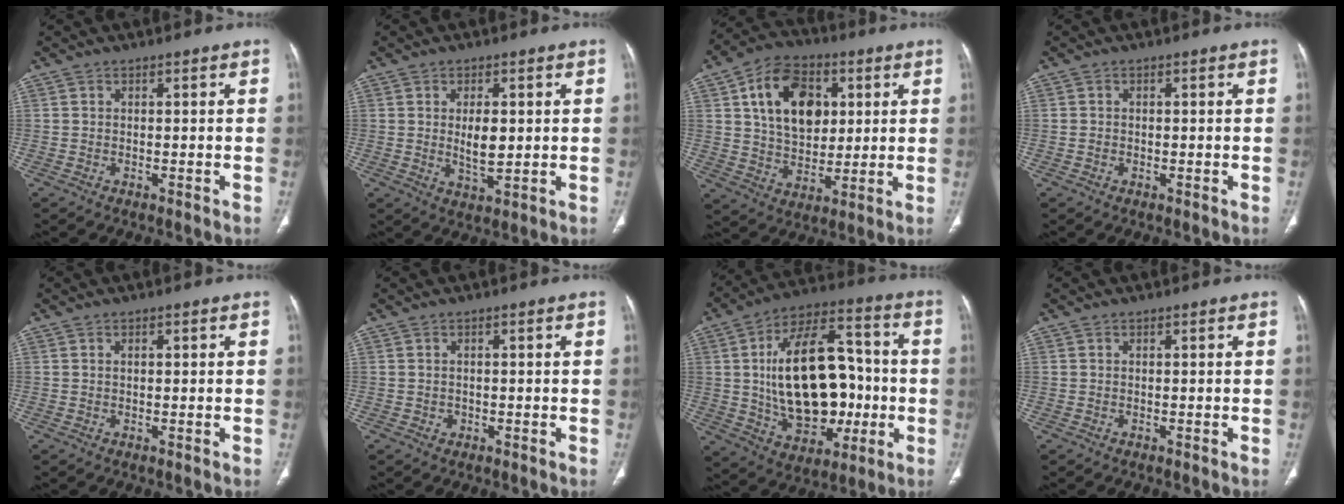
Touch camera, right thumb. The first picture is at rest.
{"total": 5.7, "force": [0.6, 2.6, 5.1], "torque": [-0.077, -0.011, 0.015]}
{"total": 16.3, "force": [4.8, 11.2, 10.9], "torque": [-0.143, -0.004, 0.083]}
{"total": 0.5, "force": [-0.2, 0.5, 0.2], "torque": [0.000, 0.003, -0.004]}
{"total": 0.9, "force": [0.3, 0.4, 0.7], "torque": [-0.013, 0.002, 0.004]}
{"total": 0.9, "force": [-0.2, 0.8, 0.1], "torque": [0.004, 0.003, -0.002]}
{"total": 24.6, "force": [-0.6, 14.8, 19.7], "torque": [-0.293, 0.024, 0.005]}
{"total": 0.0}